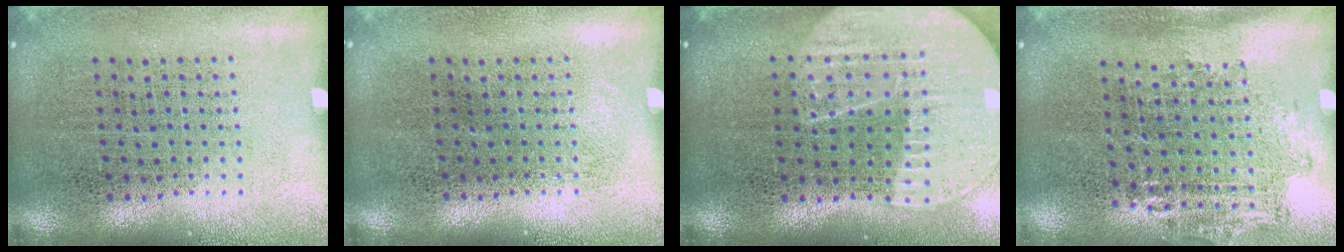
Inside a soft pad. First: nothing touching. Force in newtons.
{"total": 0.0}
{"total": 2.3, "press": 2.0, "slide": 1.2}
{"total": 1.3, "press": 1.0, "slide": 0.8}